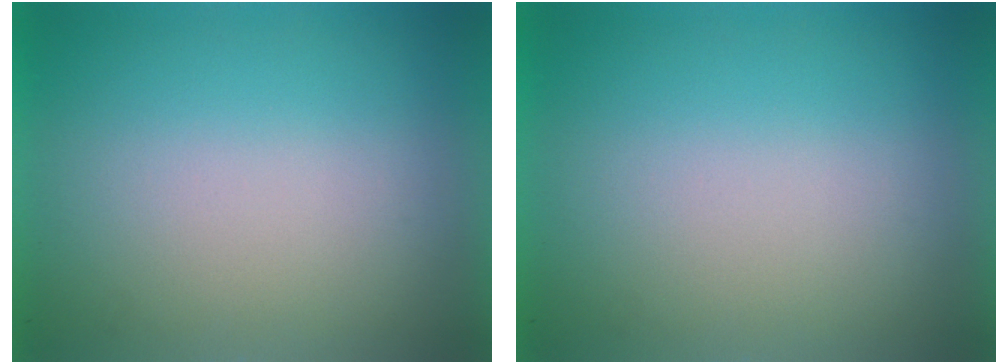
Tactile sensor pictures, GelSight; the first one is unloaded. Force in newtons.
{"total": 0.0}